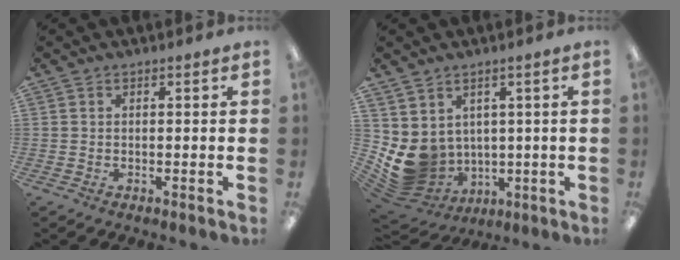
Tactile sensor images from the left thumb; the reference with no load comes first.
{"total": 8.1, "force": [1.3, 7.3, 3.1], "torque": [-0.102, -0.027, 0.036]}